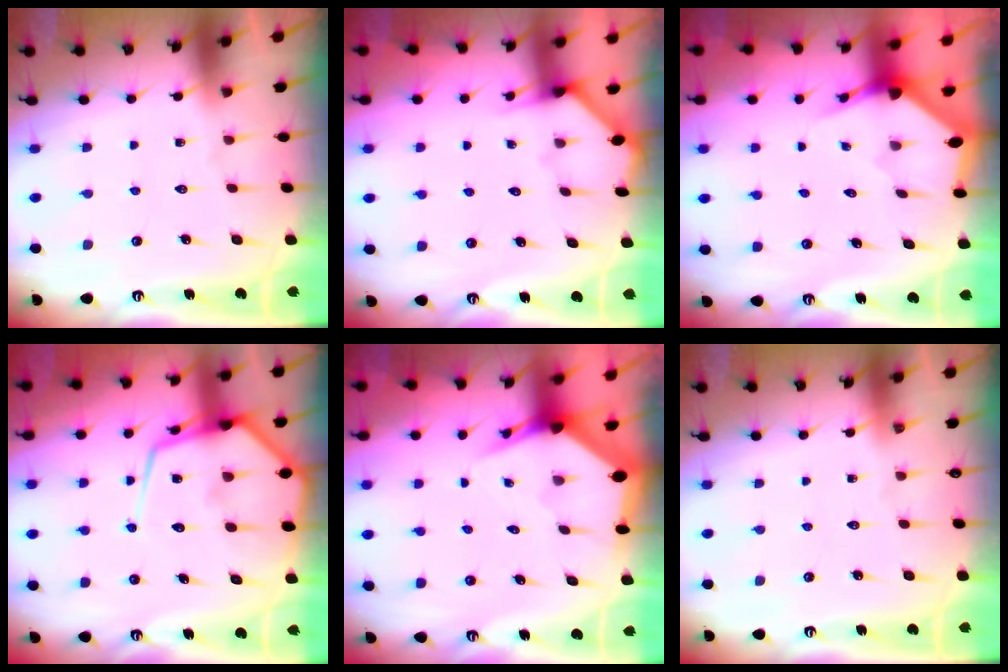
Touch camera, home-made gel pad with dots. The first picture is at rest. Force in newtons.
{"total": 2.0, "press": 2.0, "slide": 0.2}
{"total": 3.1, "press": 3.1, "slide": 0.2}
{"total": 15.1, "press": 15.0, "slide": 1.5}
{"total": 4.3, "press": 4.2, "slide": 0.4}
{"total": 0.0}